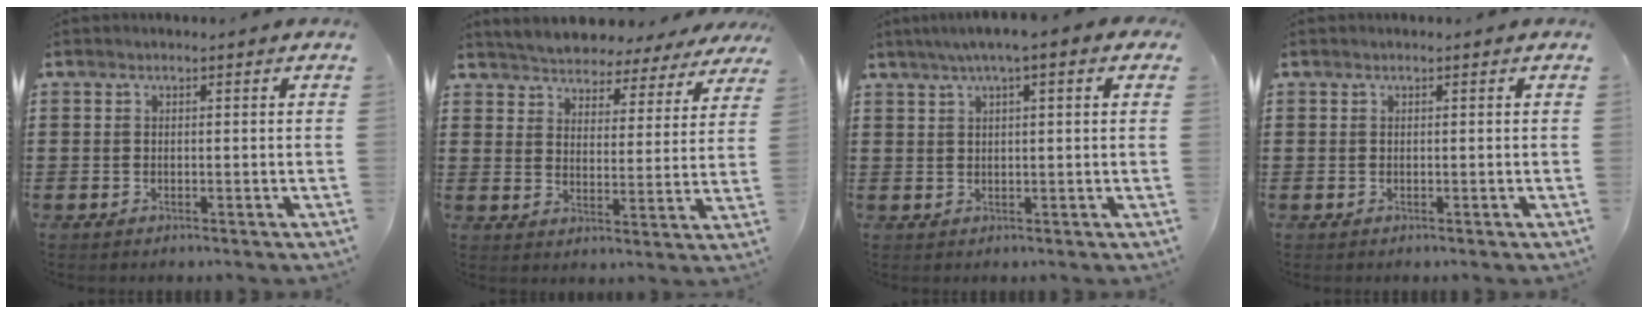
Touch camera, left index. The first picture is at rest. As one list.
[{"total": 4.4, "force": [4.4, 0.2, -0.4], "torque": [-0.020, -0.034, 0.073]}, {"total": 3.5, "force": [1.6, 0.2, 3.1], "torque": [-0.061, 0.005, 0.026]}, {"total": 0.0}]